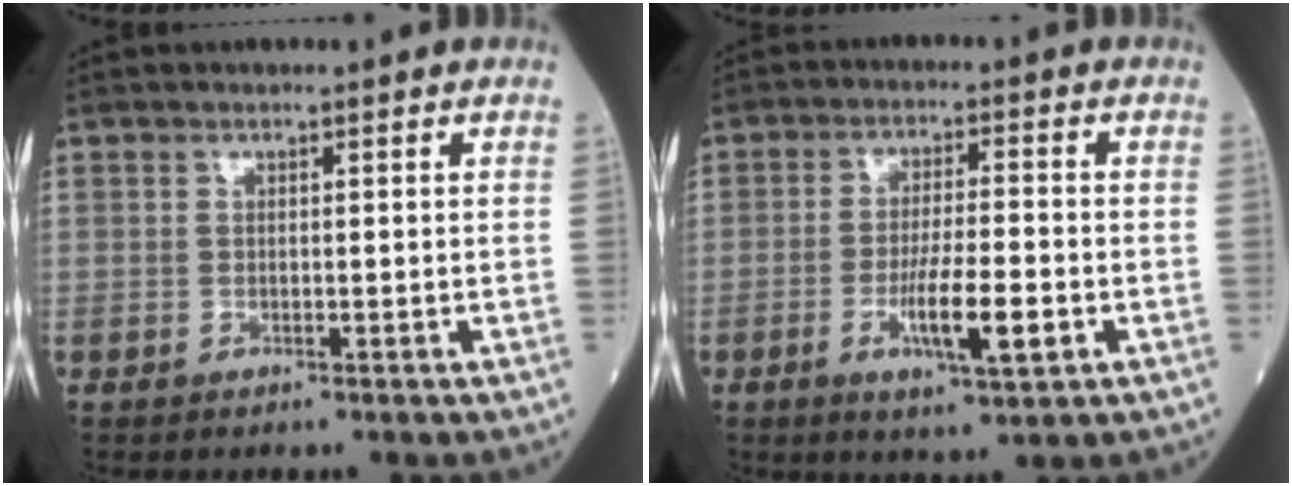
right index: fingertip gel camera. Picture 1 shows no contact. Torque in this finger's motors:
{"motor_torque": [1.08, -0.49, 0.62, 0.15]}